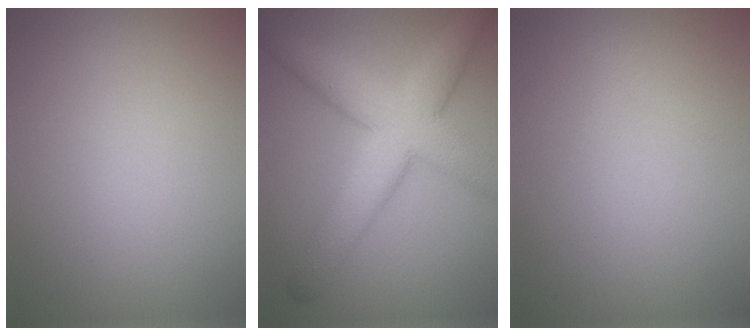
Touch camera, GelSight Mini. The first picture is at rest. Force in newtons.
{"total": 8.2, "press": 8.2, "slide": 0.2}
{"total": 0.6, "press": 0.6, "slide": 0.0}